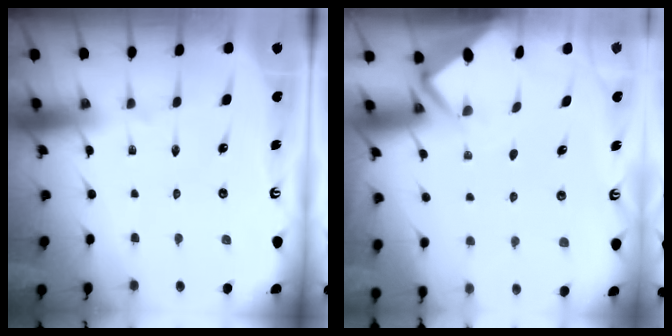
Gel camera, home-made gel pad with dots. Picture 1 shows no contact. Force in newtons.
{"total": 2.9, "press": 2.9, "slide": 0.4}